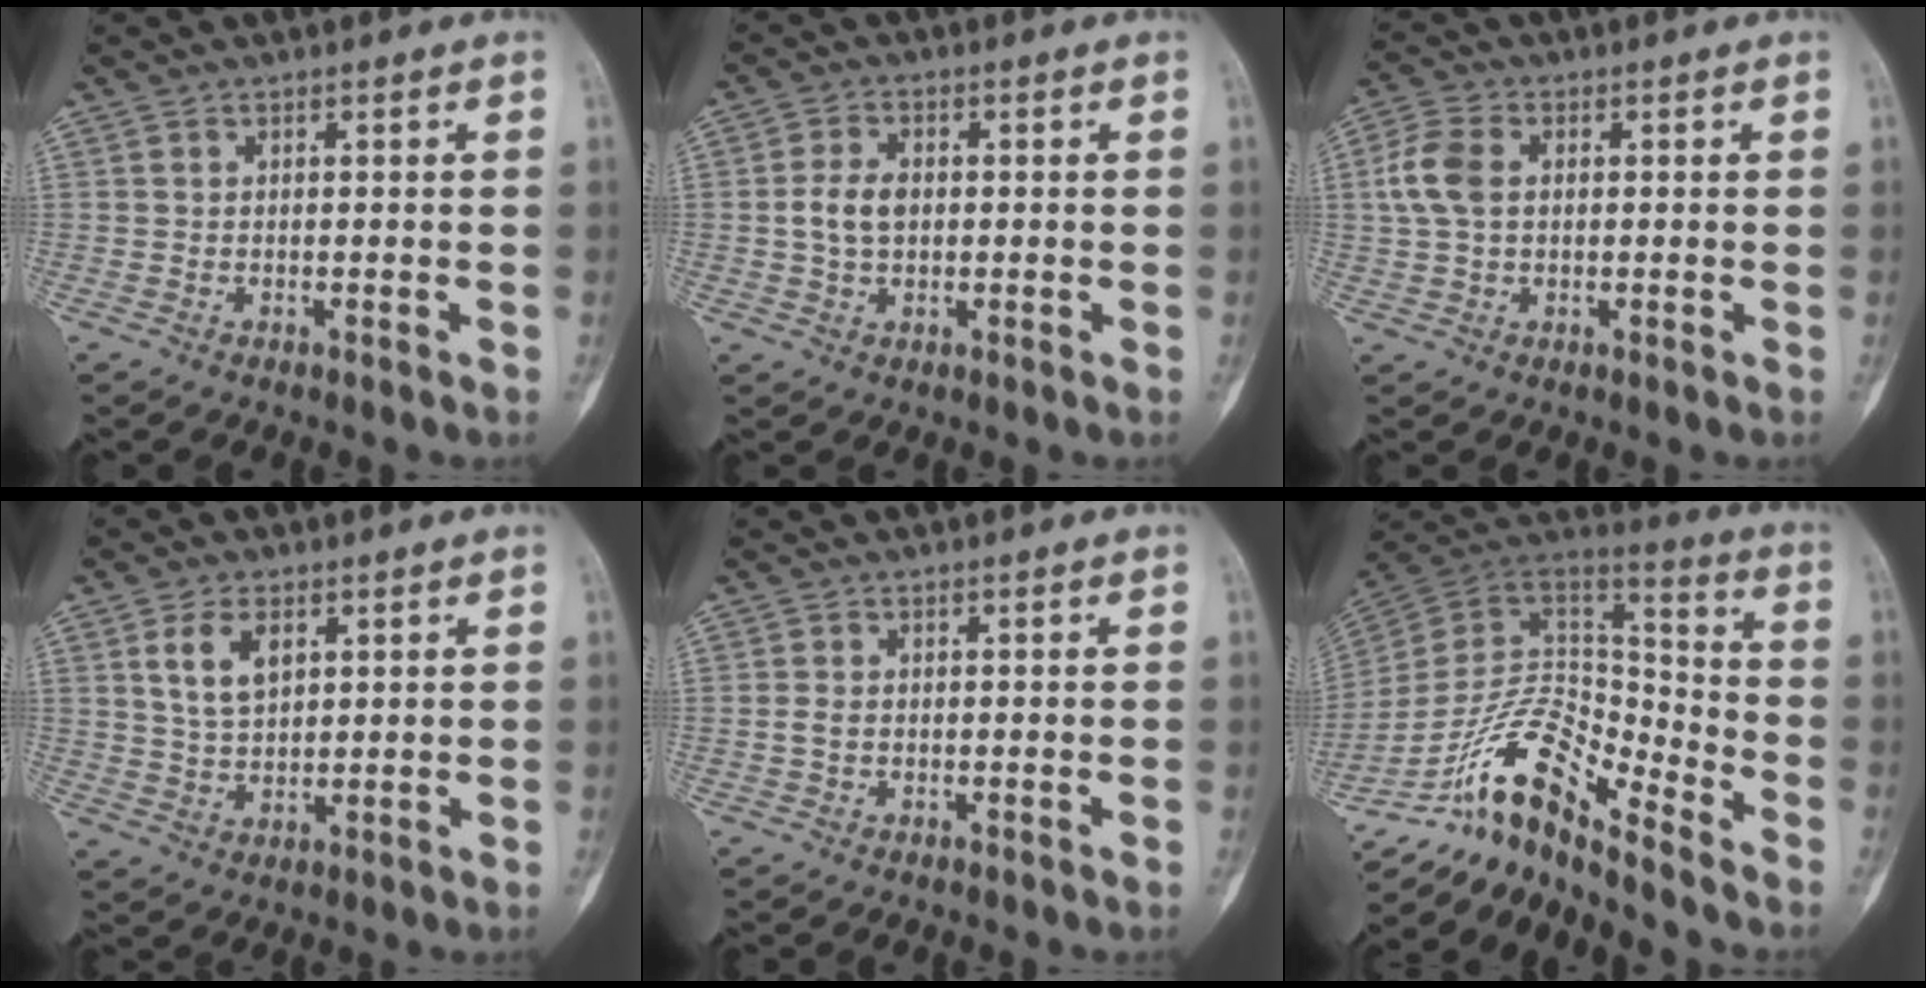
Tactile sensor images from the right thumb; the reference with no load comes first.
{"total": 5.2, "force": [0.1, 3.5, 3.9], "torque": [-0.076, 0.008, 0.000]}
{"total": 6.9, "force": [0.9, 4.7, 5.0], "torque": [-0.115, 0.015, 0.015]}
{"total": 6.8, "force": [2.7, 3.9, 4.8], "torque": [-0.077, -0.010, 0.057]}
{"total": 1.2, "force": [-0.2, 0.9, 0.8], "torque": [-0.018, 0.001, -0.005]}
{"total": 16.4, "force": [-12.6, 5.1, 9.3], "torque": [-0.152, 0.109, -0.230]}